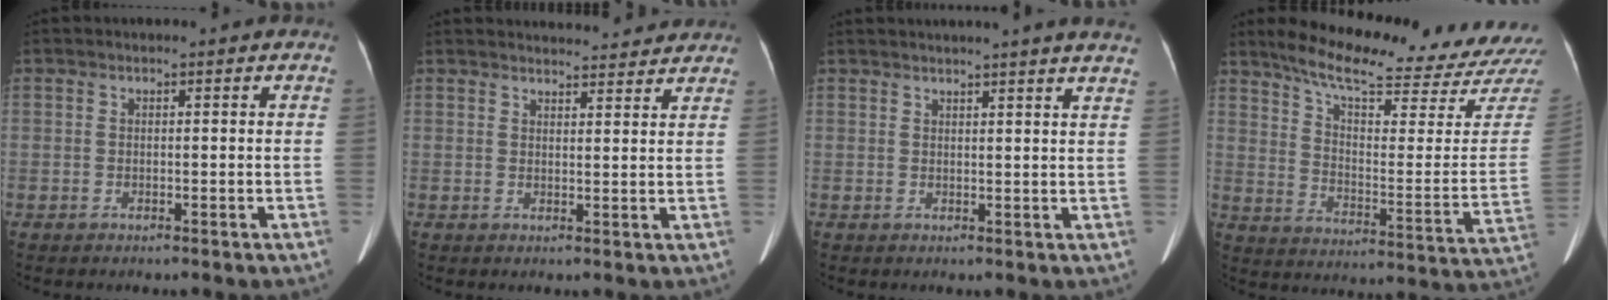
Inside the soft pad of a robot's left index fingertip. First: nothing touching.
{"total": 11.3, "force": [10.9, 1.8, 2.3], "torque": [-0.010, 0.005, 0.122]}
{"total": 11.6, "force": [10.5, -1.0, 4.9], "torque": [-0.066, -0.019, 0.113]}
{"total": 23.5, "force": [21.8, 0.8, 8.8], "torque": [-0.136, -0.101, 0.284]}